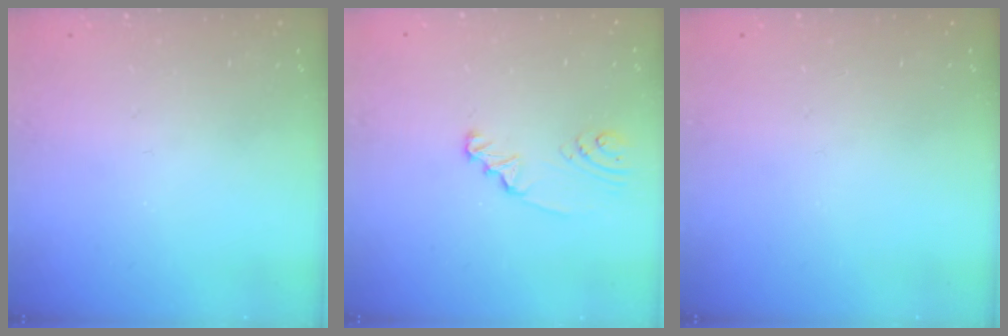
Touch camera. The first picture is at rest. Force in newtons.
{"total": 2.3, "press": 2.3, "slide": 0.2}
{"total": 0.0}